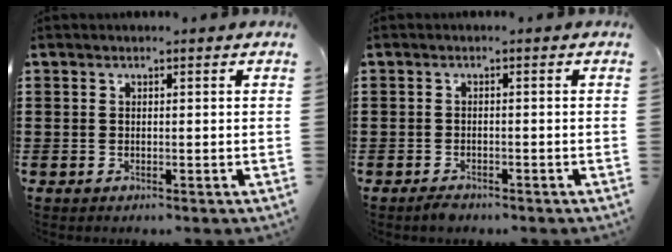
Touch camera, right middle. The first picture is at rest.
{"total": 0.8, "force": [-0.8, 0.2, 0.2], "torque": [-0.007, -0.003, -0.015]}